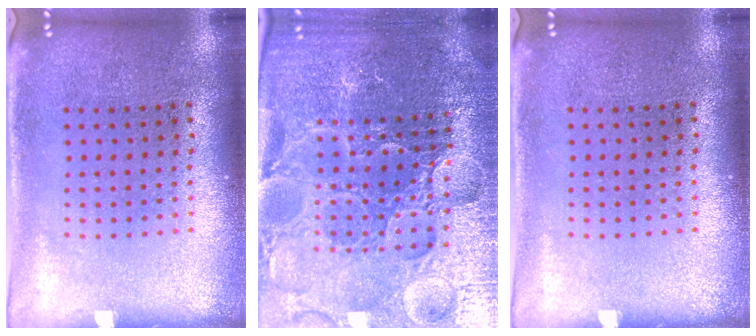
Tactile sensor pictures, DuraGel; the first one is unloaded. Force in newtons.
{"total": 5.9, "press": 5.4, "slide": 2.5}
{"total": 0.0}